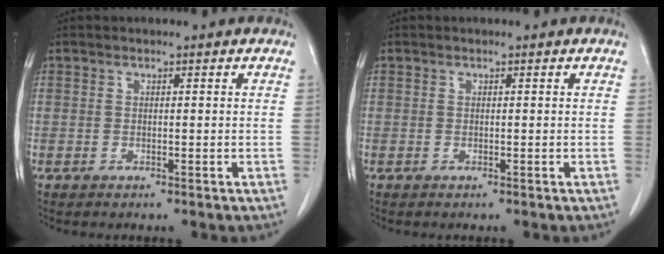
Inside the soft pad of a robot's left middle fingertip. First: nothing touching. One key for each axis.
{"total": 0.0}